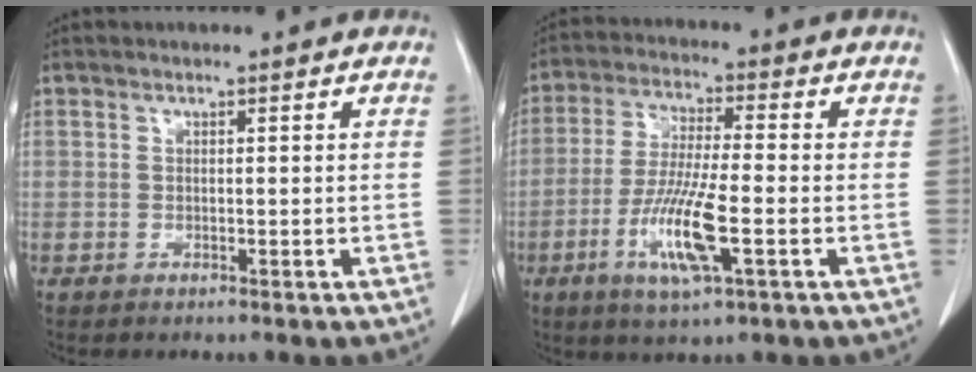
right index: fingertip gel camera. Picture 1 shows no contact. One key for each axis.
{"total": 10.8, "fx": -3.7, "fy": 1.2, "fz": 10.1, "tx": -0.199, "ty": -0.015, "tz": -0.071}